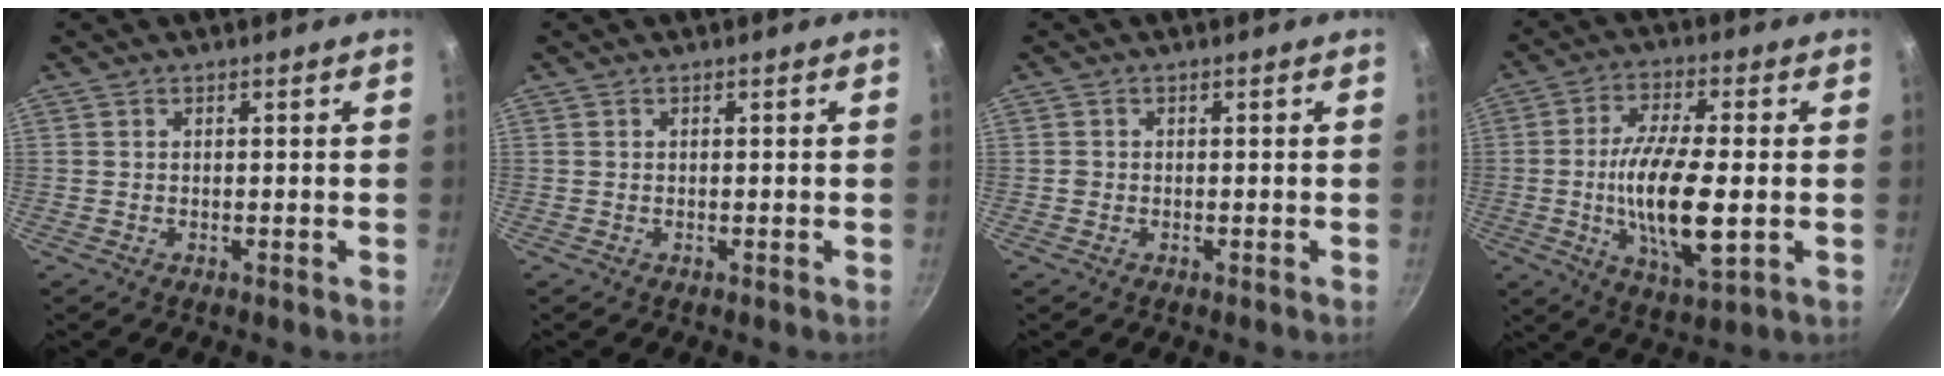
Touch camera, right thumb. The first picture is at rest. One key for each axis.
{"total": 0.0}
{"total": 0.7, "fx": -0.2, "fy": 0.6, "fz": 0.2, "tx": 0.000, "ty": 0.003, "tz": -0.004}
{"total": 15.2, "fx": -1.5, "fy": 5.0, "fz": 14.3, "tx": -0.274, "ty": -0.002, "tz": -0.031}